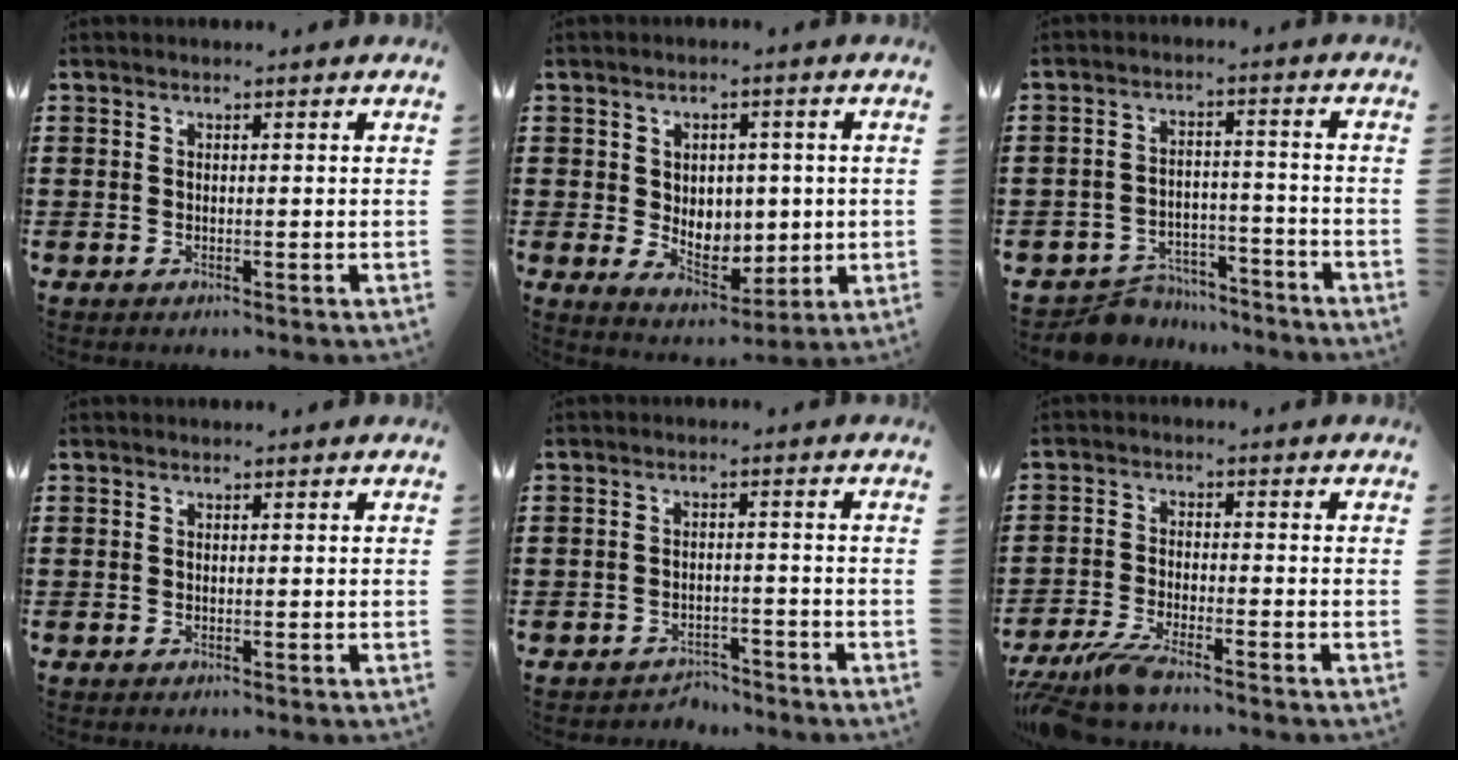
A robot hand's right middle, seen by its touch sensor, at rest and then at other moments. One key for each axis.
{"total": 5.3, "fx": 0.9, "fy": 4.2, "fz": 3.1, "tx": -0.059, "ty": 0.000, "tz": 0.014}
{"total": 5.7, "fx": -5.6, "fy": 1.1, "fz": 0.2, "tx": -0.011, "ty": 0.012, "tz": -0.113}
{"total": 0.0}
{"total": 2.6, "fx": -2.5, "fy": 0.5, "fz": -0.3, "tx": -0.004, "ty": 0.001, "tz": -0.056}
{"total": 5.3, "fx": -4.5, "fy": 0.3, "fz": 2.6, "tx": -0.077, "ty": -0.019, "tz": -0.093}